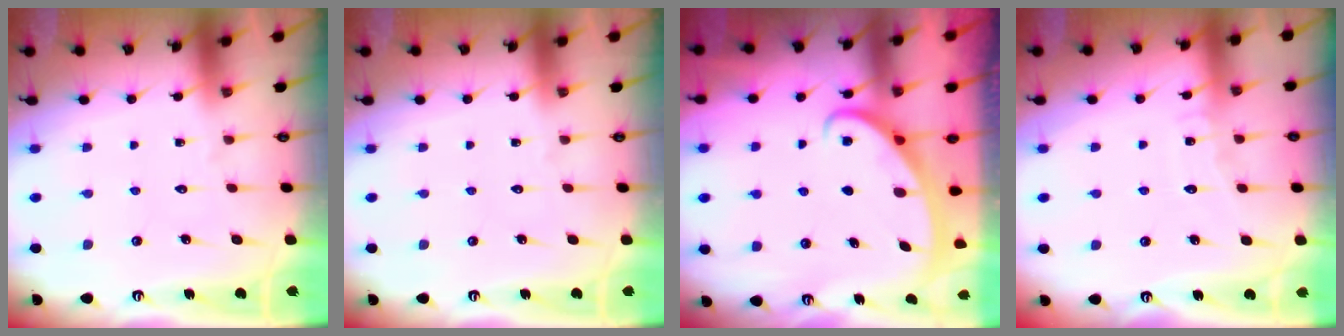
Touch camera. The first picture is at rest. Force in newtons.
{"total": 0.0}
{"total": 2.6, "press": 2.6, "slide": 0.3}
{"total": 4.9, "press": 4.8, "slide": 0.5}